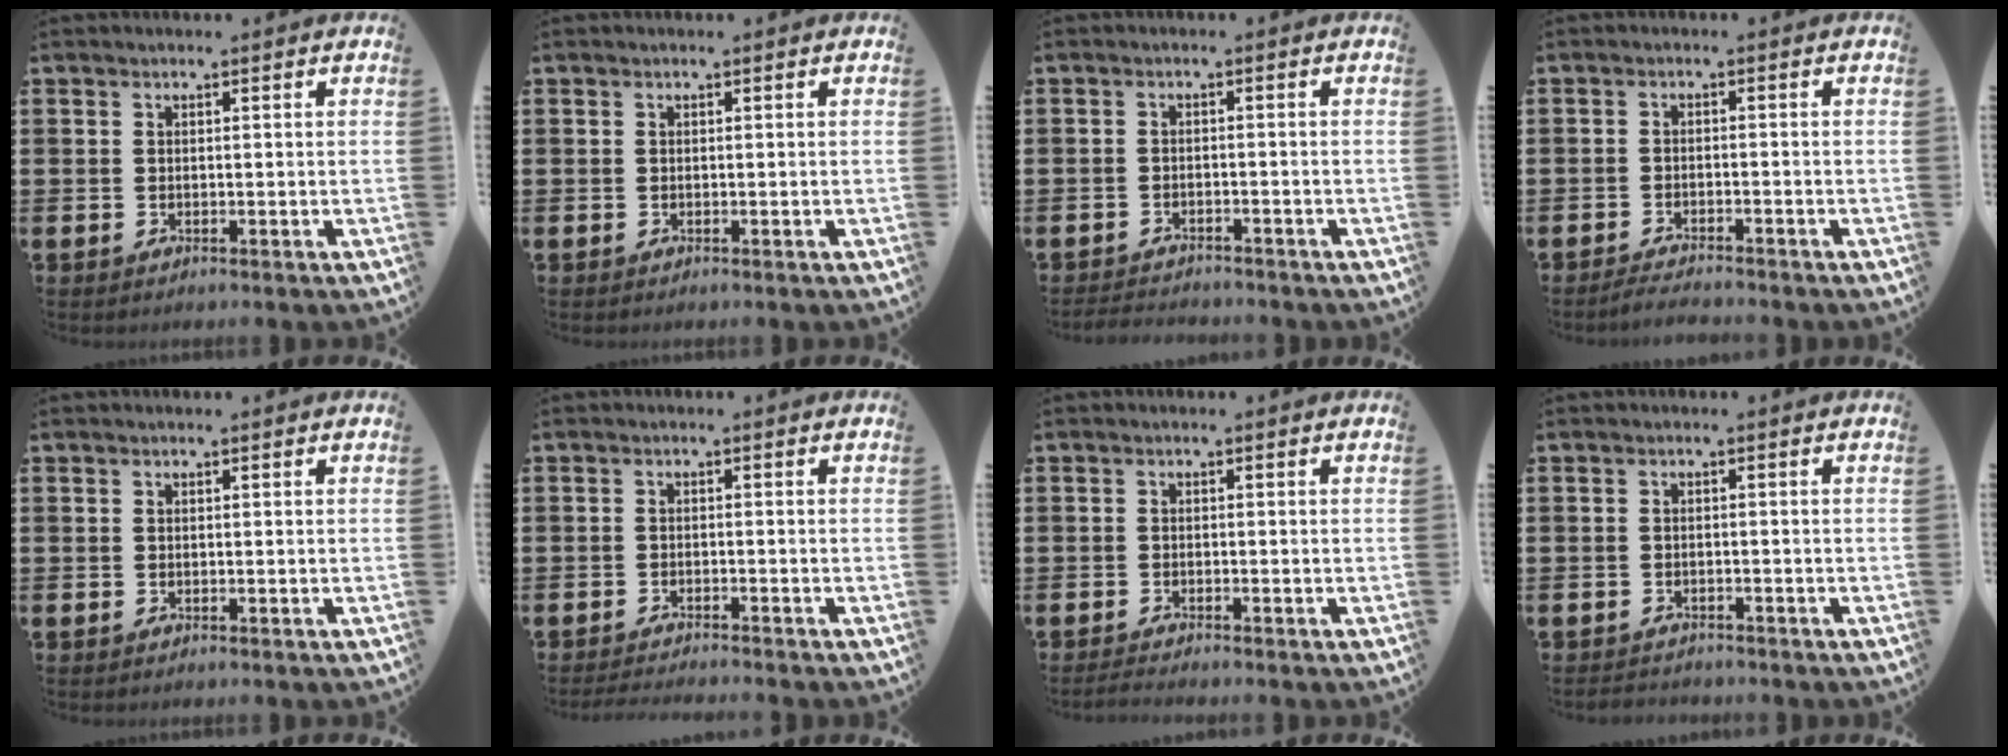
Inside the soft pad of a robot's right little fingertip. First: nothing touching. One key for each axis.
{"total": 0.0}
{"total": 1.9, "fx": -1.9, "fy": 0.0, "fz": -0.2, "tx": -0.002, "ty": 0.002, "tz": -0.040}
{"total": 1.8, "fx": -1.8, "fy": -0.1, "fz": 0.2, "tx": -0.006, "ty": 0.003, "tz": -0.035}
{"total": 0.0}
{"total": 1.3, "fx": -1.3, "fy": -0.2, "fz": 0.3, "tx": -0.004, "ty": 0.001, "tz": -0.025}
{"total": 0.9, "fx": -0.8, "fy": 0.0, "fz": 0.5, "tx": -0.008, "ty": -0.002, "tz": -0.016}
{"total": 1.0, "fx": -1.0, "fy": 0.1, "fz": -0.1, "tx": -0.001, "ty": 0.002, "tz": -0.023}